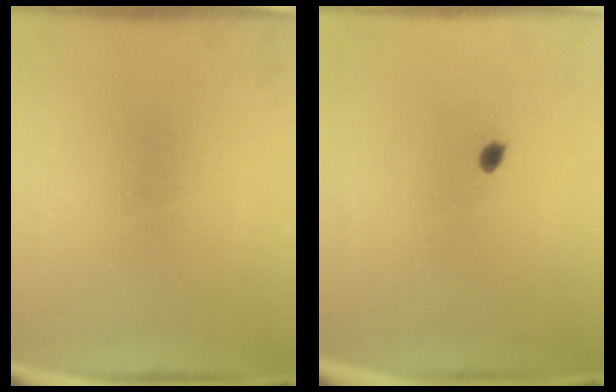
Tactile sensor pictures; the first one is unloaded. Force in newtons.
{"total": 1.1}